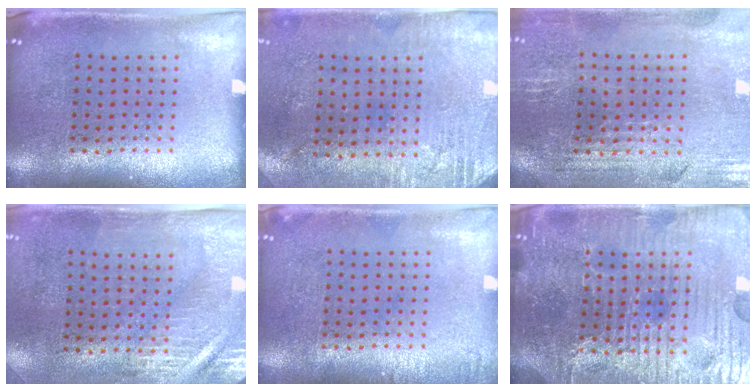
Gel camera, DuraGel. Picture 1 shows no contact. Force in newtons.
{"total": 2.8, "press": 2.4, "slide": 1.5}
{"total": 1.1, "press": 1.1, "slide": 0.3}
{"total": 2.9, "press": 2.5, "slide": 1.5}
{"total": 0.7, "press": 0.7, "slide": 0.1}
{"total": 6.0, "press": 5.6, "slide": 2.2}